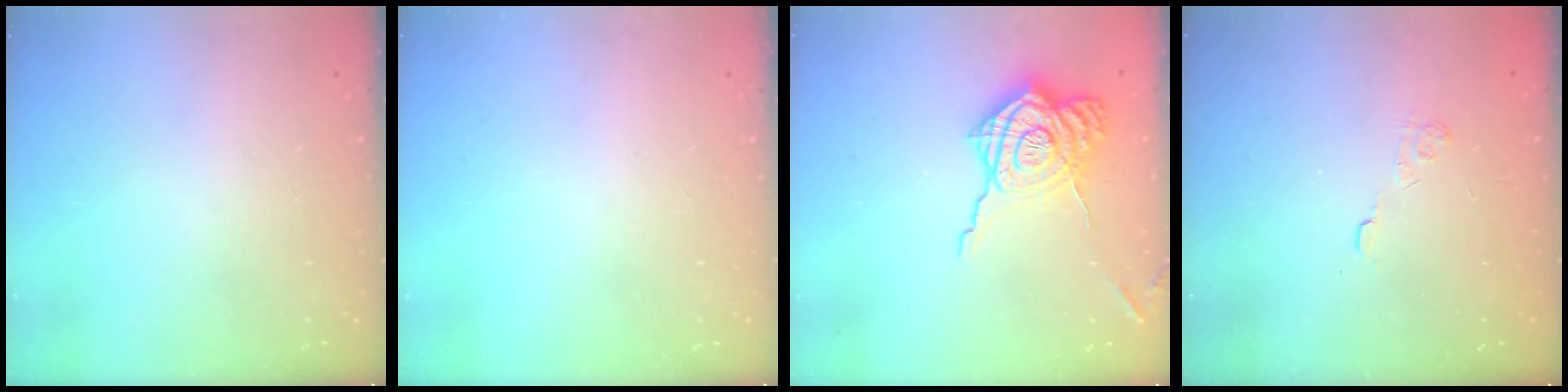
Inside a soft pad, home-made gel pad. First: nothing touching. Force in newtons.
{"total": 0.0}
{"total": 18.8, "press": 18.8, "slide": 1.1}
{"total": 2.3, "press": 1.8, "slide": 1.4}